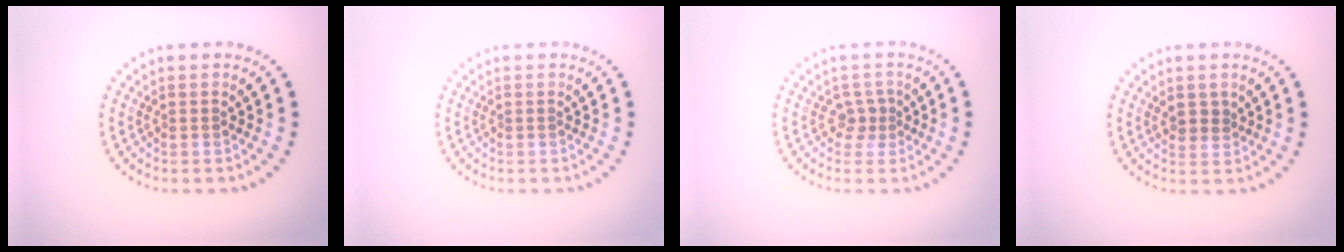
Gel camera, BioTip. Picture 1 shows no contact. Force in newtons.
{"total": 0.0}
{"total": 1.5, "press": 1.0, "slide": 1.1}
{"total": 1.4, "press": 1.1, "slide": 0.8}